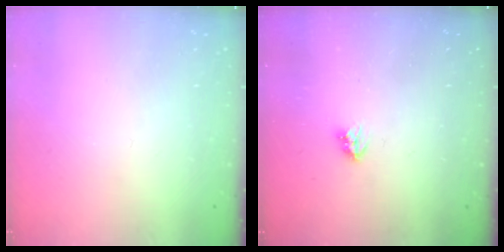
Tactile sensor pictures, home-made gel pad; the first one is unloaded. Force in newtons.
{"total": 3.6, "press": 3.6, "slide": 0.5}